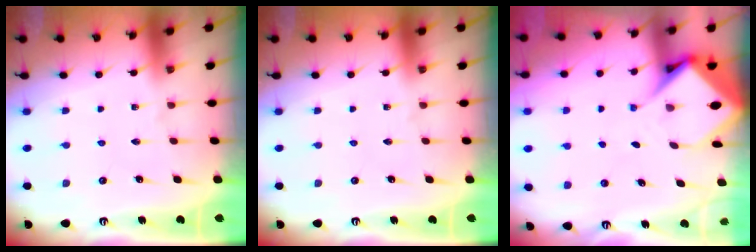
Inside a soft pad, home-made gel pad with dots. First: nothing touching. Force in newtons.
{"total": 0.0}
{"total": 7.7, "press": 7.6, "slide": 0.6}